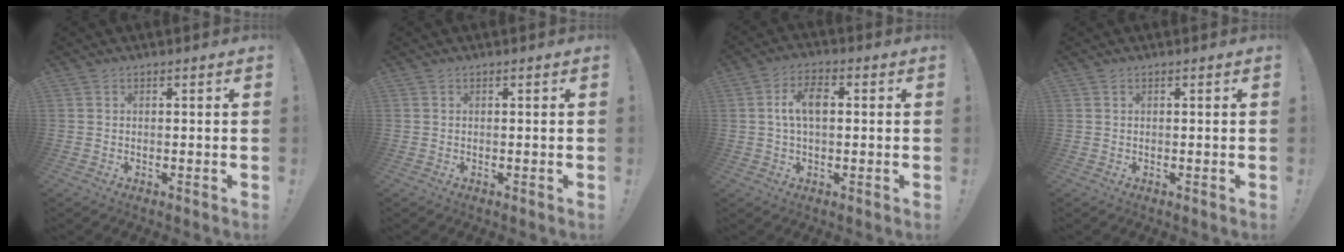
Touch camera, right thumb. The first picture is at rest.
{"total": 0.0}
{"total": 7.2, "force": [1.0, 3.8, 6.1], "torque": [-0.102, 0.012, 0.017]}
{"total": 0.0}